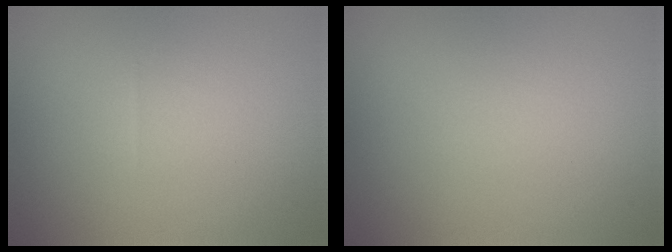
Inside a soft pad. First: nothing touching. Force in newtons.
{"total": 0.0}